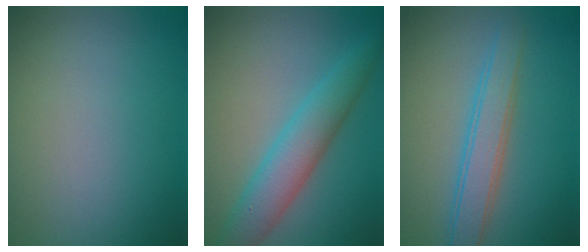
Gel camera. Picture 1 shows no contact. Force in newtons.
{"total": 4.8, "press": 4.8, "slide": 0.3}
{"total": 3.5, "press": 3.5, "slide": 0.1}